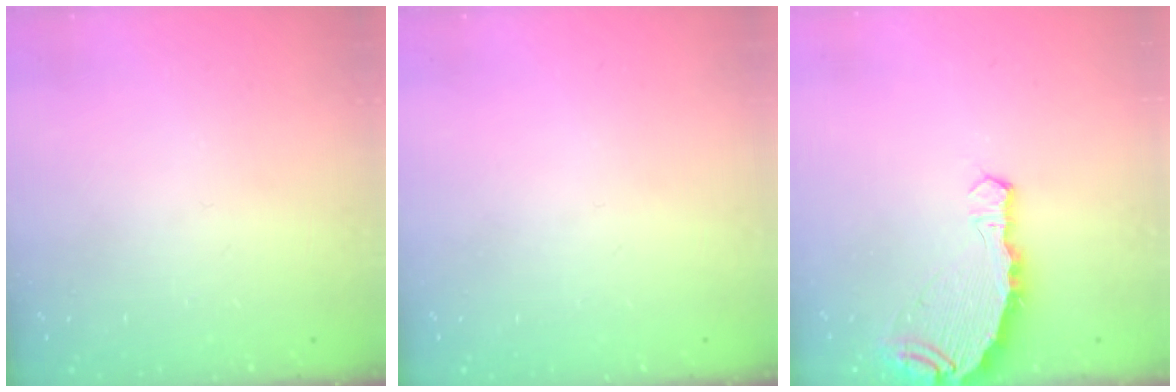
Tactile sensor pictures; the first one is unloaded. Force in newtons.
{"total": 0.0}
{"total": 9.2, "press": 8.4, "slide": 3.8}